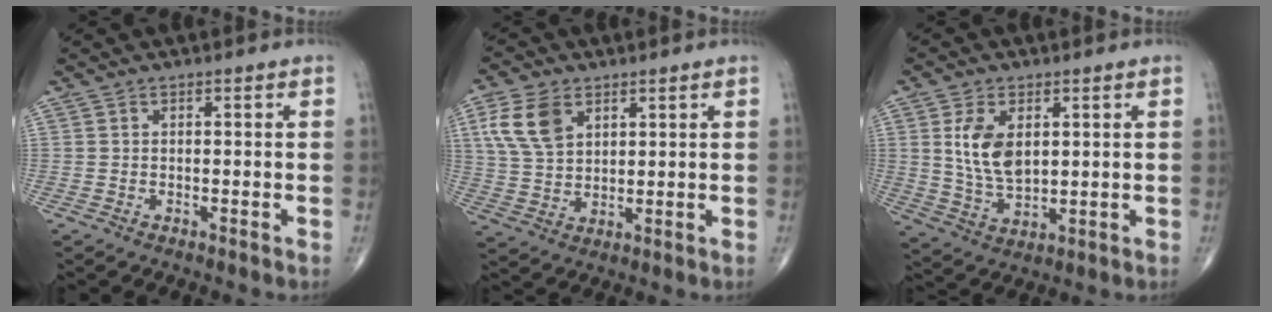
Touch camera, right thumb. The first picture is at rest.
{"total": 9.1, "force": [4.0, 5.8, 5.8], "torque": [-0.107, -0.007, 0.083]}
{"total": 9.4, "force": [2.3, 5.4, 7.3], "torque": [-0.132, -0.014, 0.054]}